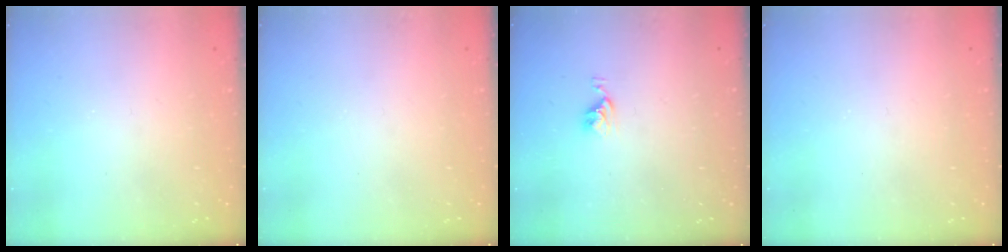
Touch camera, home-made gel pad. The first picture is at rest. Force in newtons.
{"total": 0.0}
{"total": 4.0, "press": 4.0, "slide": 0.5}
{"total": 0.0}